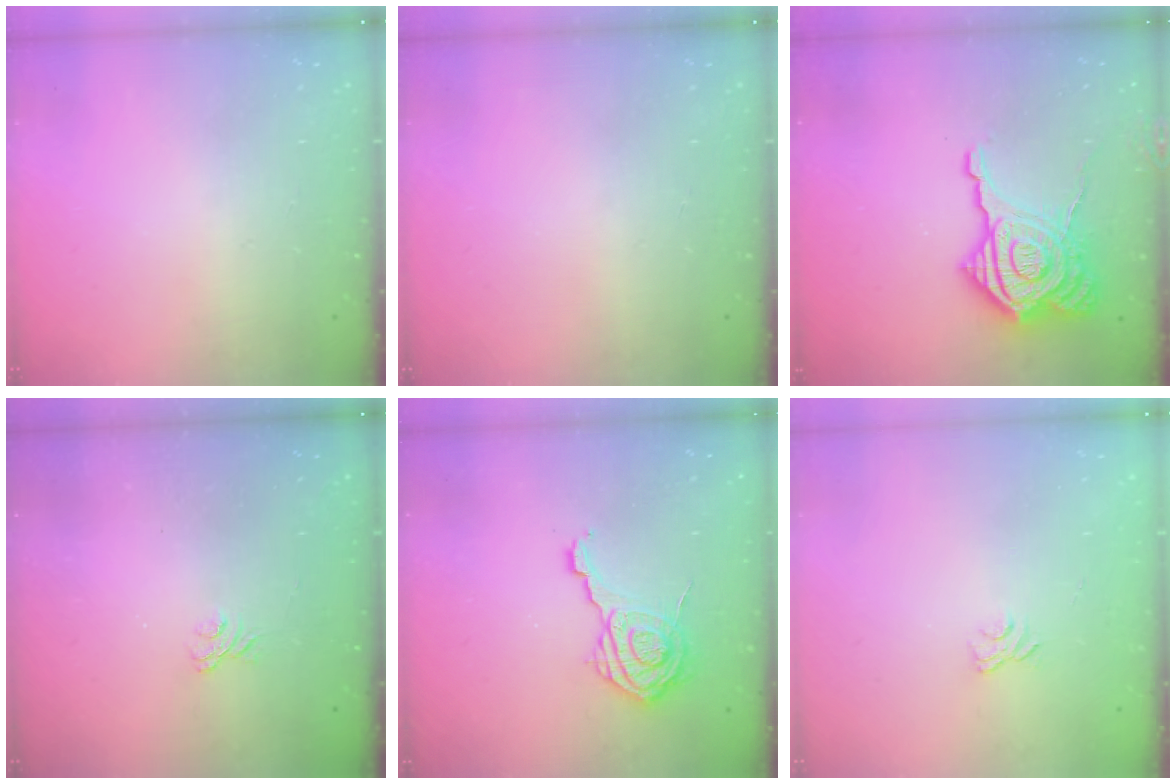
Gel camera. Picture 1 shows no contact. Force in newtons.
{"total": 0.0}
{"total": 20.6, "press": 20.5, "slide": 1.6}
{"total": 1.9, "press": 1.5, "slide": 1.1}
{"total": 12.2, "press": 12.2, "slide": 0.6}
{"total": 3.3, "press": 3.0, "slide": 1.3}